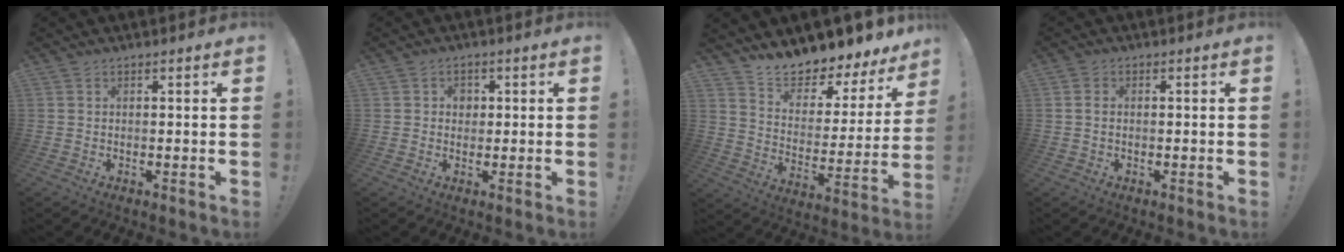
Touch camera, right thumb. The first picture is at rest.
{"total": 2.6, "force": [0.4, 2.3, 1.0], "torque": [-0.002, -0.005, 0.002]}
{"total": 10.1, "force": [9.9, 1.7, 1.7], "torque": [-0.034, -0.107, 0.167]}
{"total": 1.5, "force": [0.0, 1.0, 1.1], "torque": [-0.024, 0.006, 0.000]}